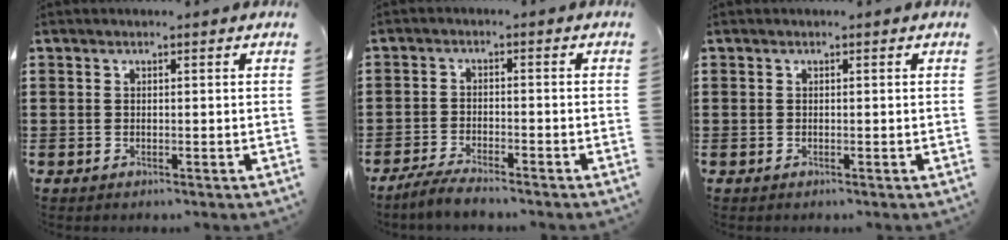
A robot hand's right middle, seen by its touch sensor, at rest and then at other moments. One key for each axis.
{"total": 3.3, "fx": -3.1, "fy": 0.2, "fz": 0.9, "tx": -0.026, "ty": 0.002, "tz": -0.067}
{"total": 0.0}